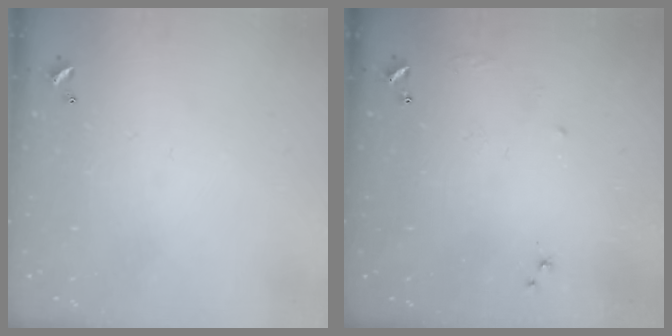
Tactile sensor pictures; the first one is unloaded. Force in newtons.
{"total": 6.4, "press": 6.3, "slide": 1.0}